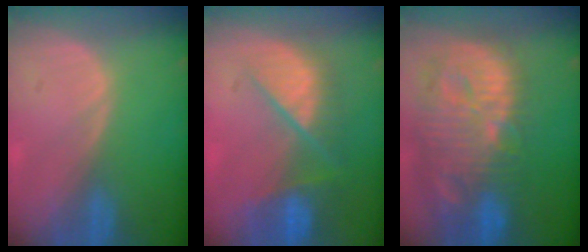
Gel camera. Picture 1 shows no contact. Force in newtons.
{"total": 9.7, "press": 8.3, "slide": 5.1}
{"total": 14.4, "press": 12.6, "slide": 7.0}